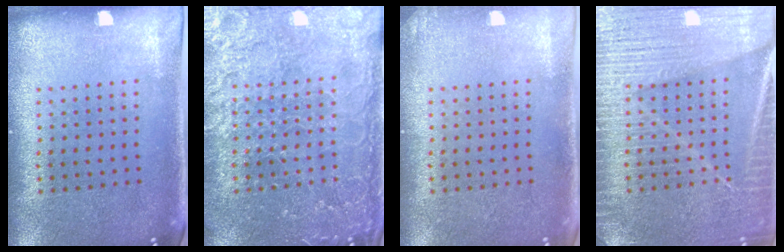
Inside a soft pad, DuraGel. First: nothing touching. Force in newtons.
{"total": 3.8, "press": 3.8, "slide": 0.5}
{"total": 0.7, "press": 0.7, "slide": 0.1}
{"total": 6.8, "press": 6.7, "slide": 1.0}